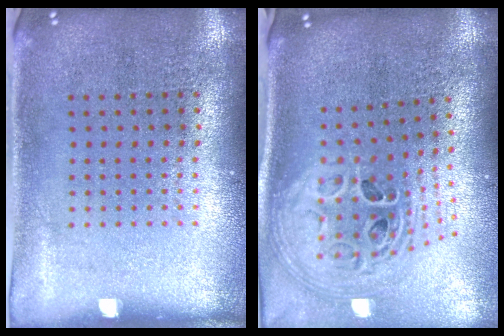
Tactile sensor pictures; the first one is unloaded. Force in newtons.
{"total": 2.9, "press": 2.0, "slide": 2.1}